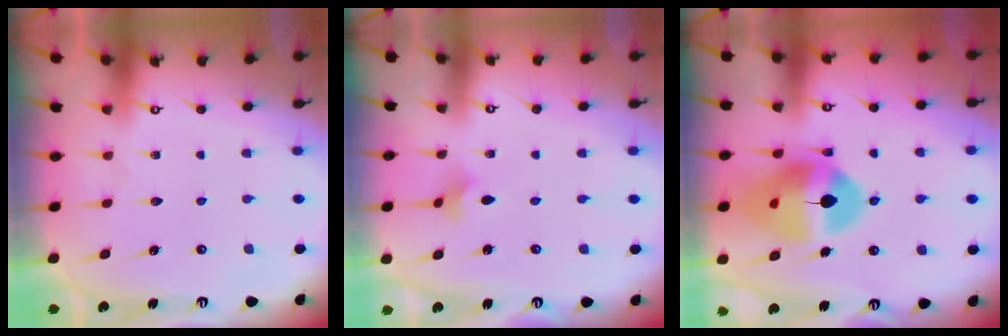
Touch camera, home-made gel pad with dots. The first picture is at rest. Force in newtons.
{"total": 1.8, "press": 1.7, "slide": 0.5}
{"total": 15.8, "press": 15.7, "slide": 1.7}